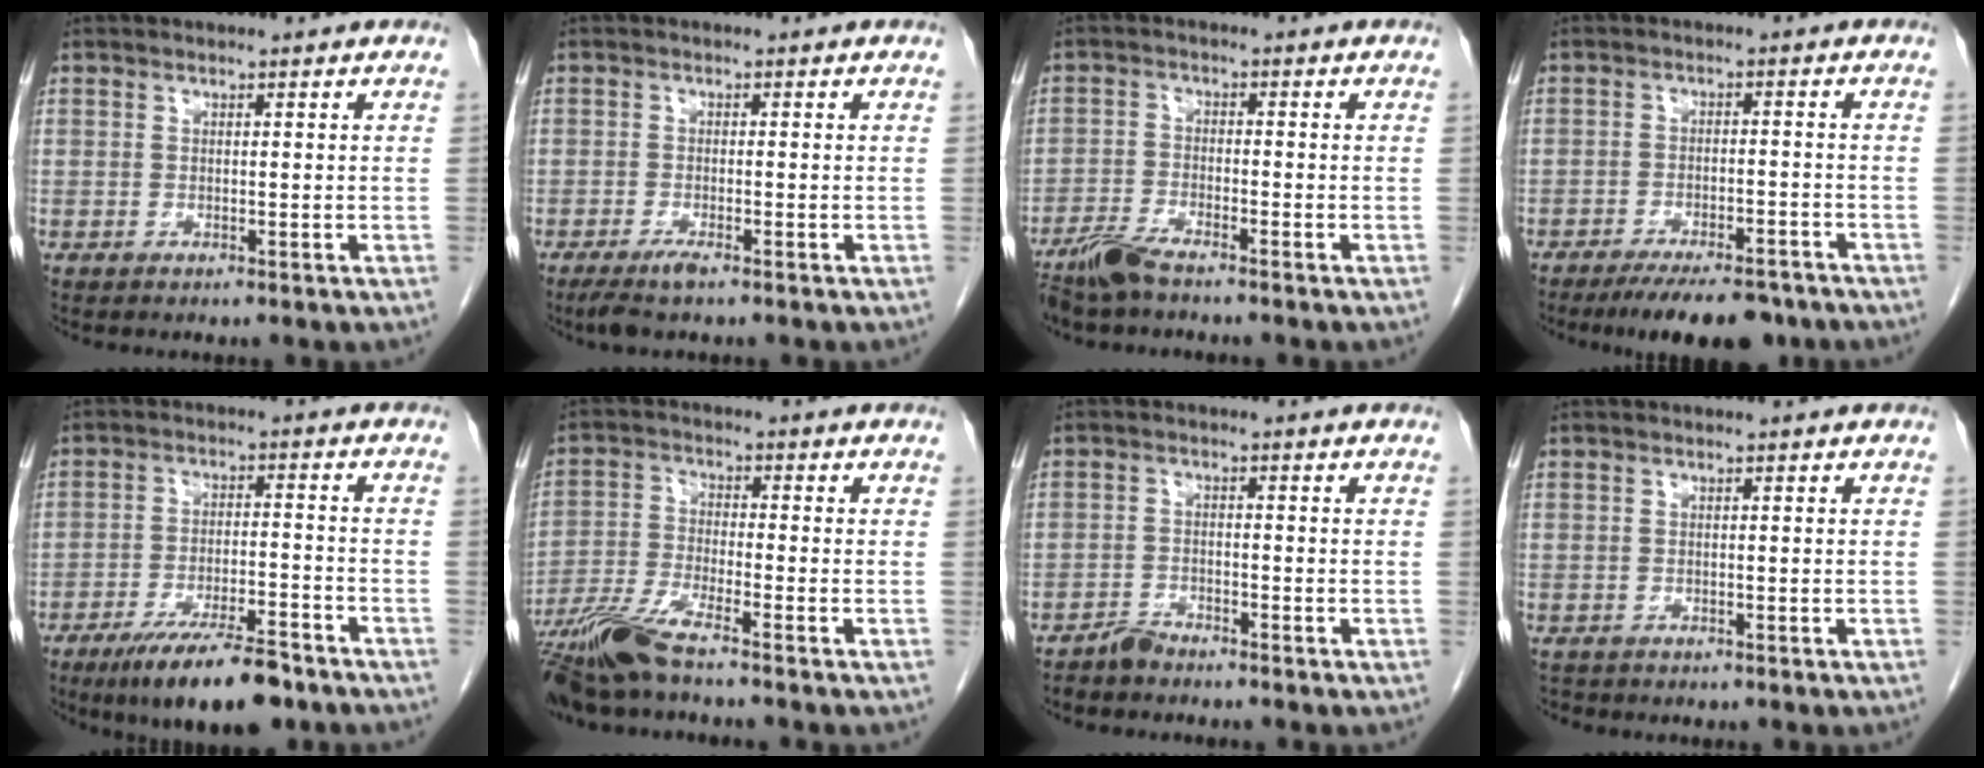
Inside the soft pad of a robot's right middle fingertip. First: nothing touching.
{"total": 2.9, "force": [-2.1, 0.2, 2.1], "torque": [-0.044, -0.007, -0.040]}
{"total": 4.9, "force": [-4.1, 0.6, 2.6], "torque": [-0.059, -0.012, -0.083]}
{"total": 10.7, "force": [-8.8, 2.9, 5.2], "torque": [-0.070, -0.006, -0.129]}
{"total": 11.8, "force": [-8.8, 2.3, 7.5], "torque": [-0.120, -0.017, -0.146]}
{"total": 8.1, "force": [-6.5, -0.1, 4.7], "torque": [-0.102, -0.026, -0.129]}
{"total": 2.2, "force": [-2.2, 0.4, 0.2], "torque": [-0.002, -0.004, -0.040]}
{"total": 1.0, "force": [-0.9, 0.5, 0.0], "torque": [-0.010, -0.001, -0.016]}